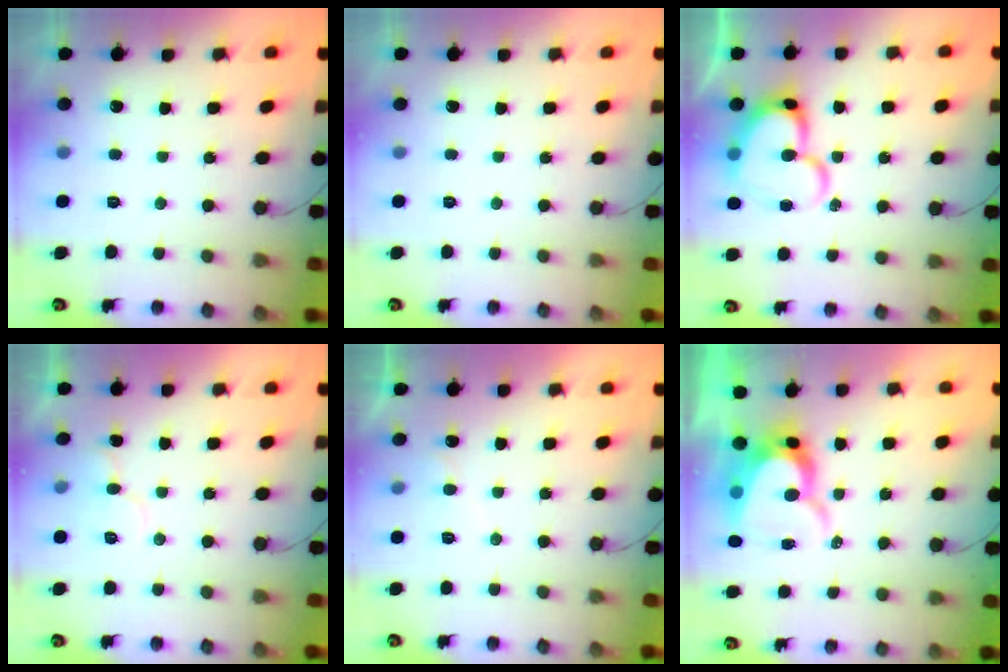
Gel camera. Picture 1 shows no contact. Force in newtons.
{"total": 0.0}
{"total": 17.1, "press": 17.0, "slide": 1.7}
{"total": 7.0, "press": 7.0, "slide": 0.4}
{"total": 4.7, "press": 4.6, "slide": 0.5}
{"total": 11.5, "press": 11.5, "slide": 0.9}